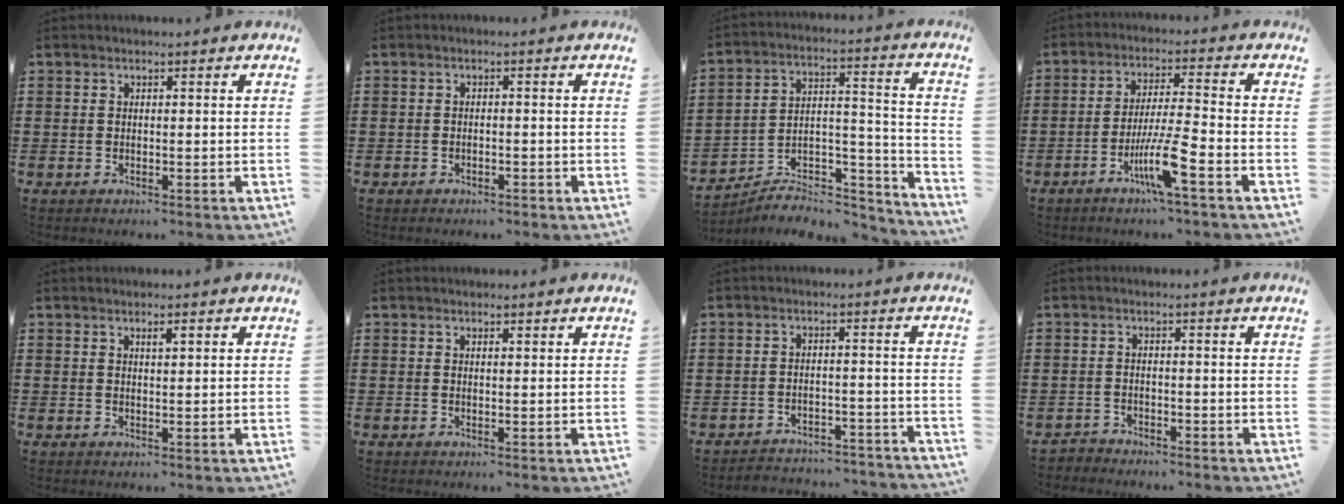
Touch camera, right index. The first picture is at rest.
{"total": 1.0, "force": [-0.9, 0.5, 0.1], "torque": [-0.005, 0.002, -0.019]}
{"total": 6.1, "force": [-5.6, 2.0, 1.5], "torque": [-0.018, 0.005, -0.108]}
{"total": 7.8, "force": [-3.9, 0.2, 6.7], "torque": [-0.137, -0.012, -0.075]}
{"total": 1.3, "force": [0.5, 0.4, 1.1], "torque": [-0.013, -0.001, 0.005]}
{"total": 0.7, "force": [0.5, 0.3, 0.3], "torque": [-0.007, 0.002, 0.010]}
{"total": 3.5, "force": [-3.5, 0.3, 0.0], "torque": [-0.004, 0.001, -0.074]}
{"total": 1.9, "force": [-1.9, 0.2, -0.3], "torque": [0.000, 0.002, -0.042]}